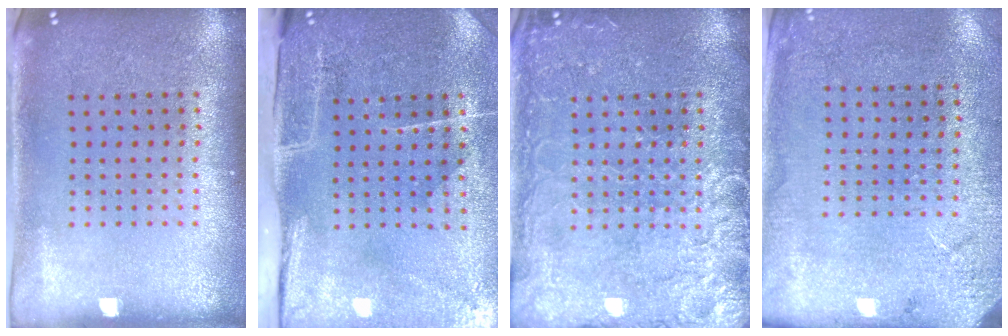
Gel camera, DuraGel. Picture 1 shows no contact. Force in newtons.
{"total": 4.7, "press": 3.8, "slide": 2.8}
{"total": 5.0, "press": 5.0, "slide": 0.6}
{"total": 2.6, "press": 2.4, "slide": 0.9}